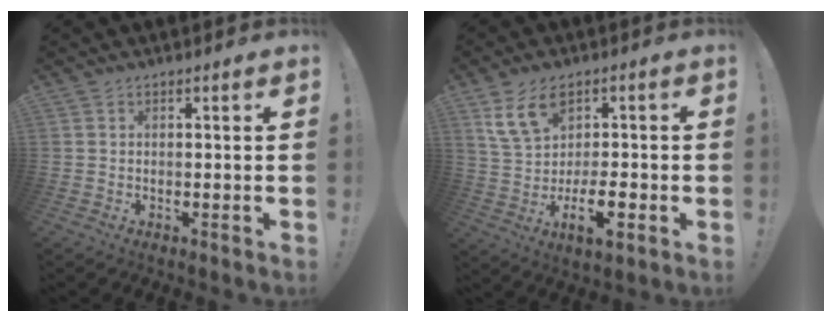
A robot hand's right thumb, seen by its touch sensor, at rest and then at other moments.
{"total": 12.0, "force": [0.0, 7.1, 9.7], "torque": [-0.176, 0.004, 0.003]}